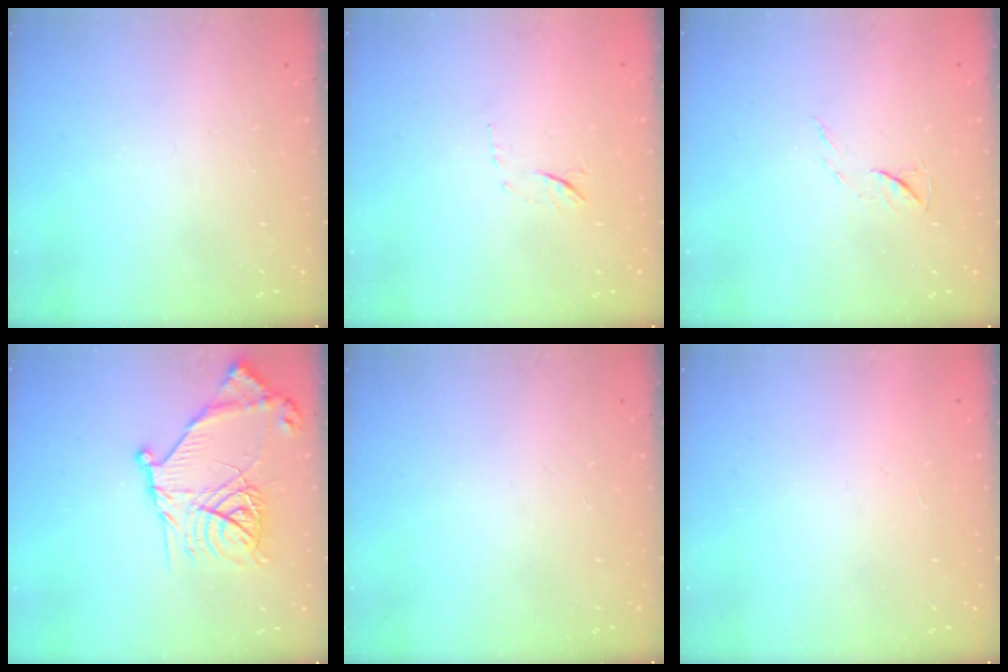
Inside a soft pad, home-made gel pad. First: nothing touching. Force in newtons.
{"total": 6.1, "press": 5.9, "slide": 1.5}
{"total": 4.6, "press": 4.6, "slide": 0.6}
{"total": 18.8, "press": 18.7, "slide": 2.0}
{"total": 0.0}
{"total": 1.7, "press": 1.6, "slide": 0.1}